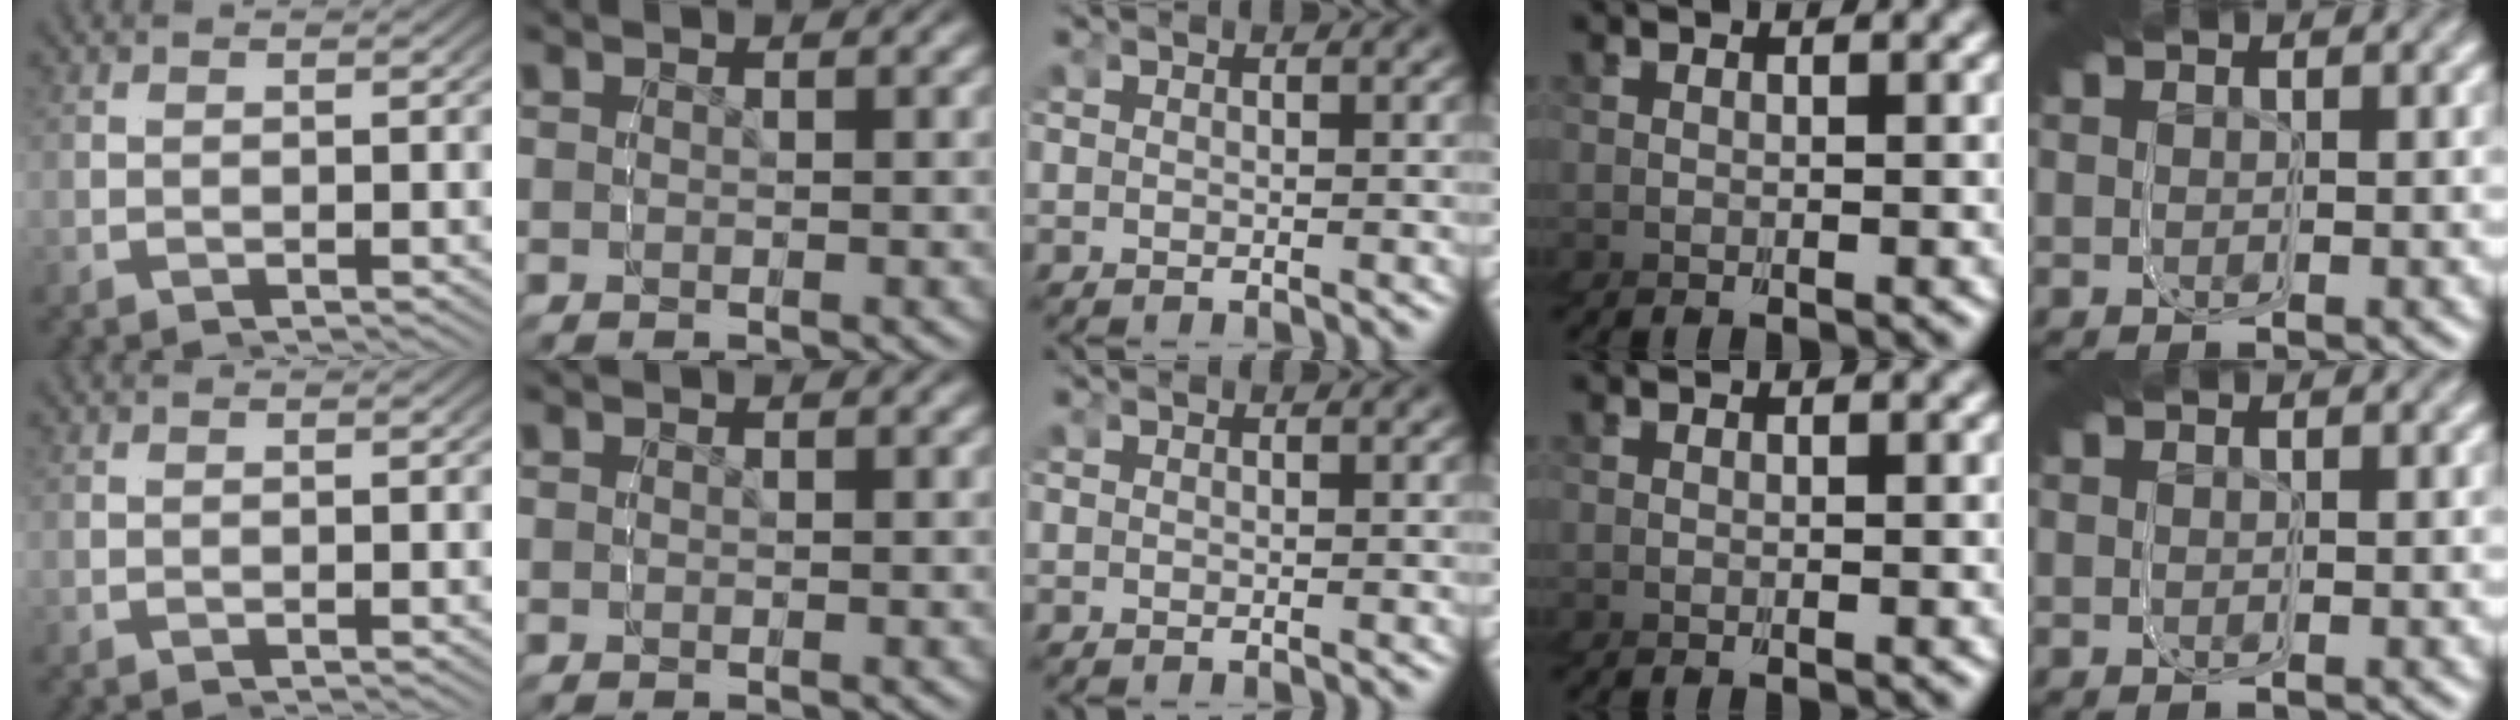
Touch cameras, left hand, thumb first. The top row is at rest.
{}